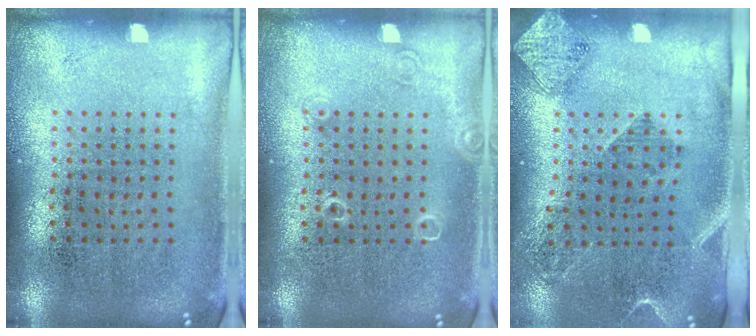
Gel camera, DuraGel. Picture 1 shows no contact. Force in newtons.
{"total": 1.0, "press": 1.0, "slide": 0.2}
{"total": 1.8, "press": 1.5, "slide": 1.1}